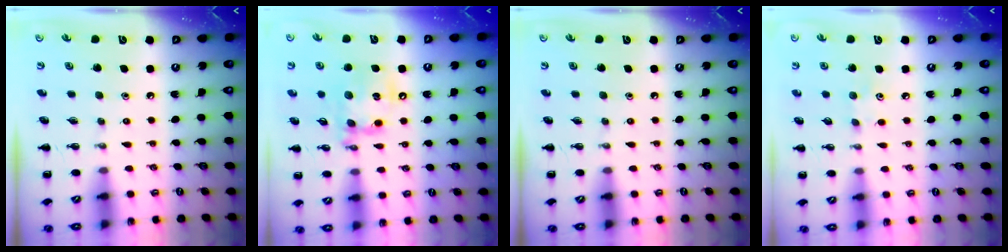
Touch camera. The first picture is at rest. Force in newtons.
{"total": 15.1, "press": 14.9, "slide": 2.6}
{"total": 0.0}
{"total": 5.1, "press": 4.8, "slide": 1.7}